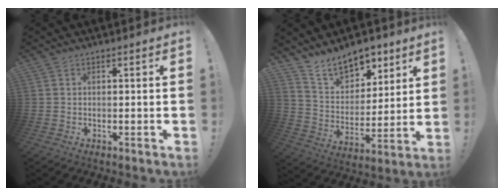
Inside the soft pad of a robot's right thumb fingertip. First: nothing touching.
{"total": 13.8, "force": [10.9, 7.1, 4.6], "torque": [-0.085, -0.076, 0.206]}